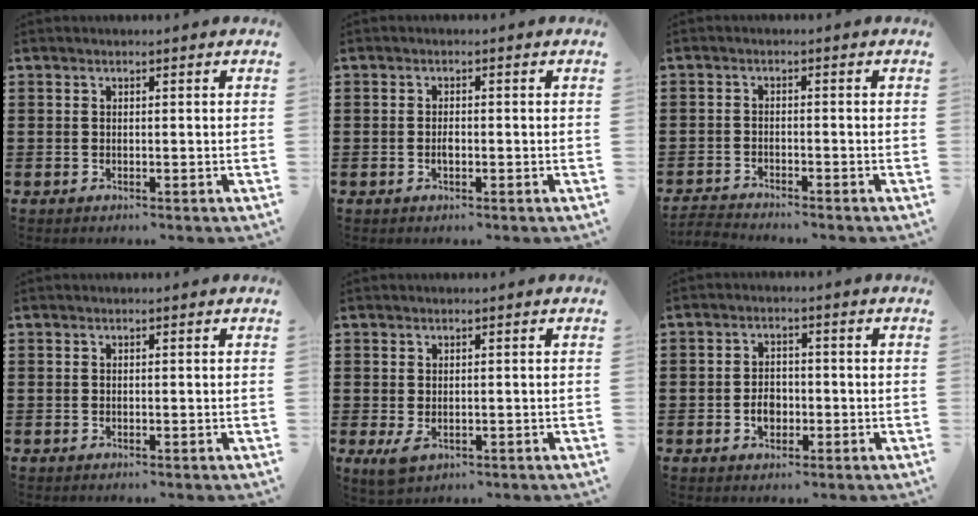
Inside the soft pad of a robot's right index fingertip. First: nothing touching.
{"total": 1.3, "force": [-0.4, 0.6, 1.1], "torque": [-0.022, -0.002, -0.006]}
{"total": 2.1, "force": [-2.1, 0.0, -0.2], "torque": [-0.001, 0.003, -0.046]}
{"total": 0.0}
{"total": 1.9, "force": [-0.6, 0.9, 1.6], "torque": [-0.043, -0.009, -0.013]}
{"total": 3.3, "force": [-1.0, 2.5, 2.0], "torque": [-0.033, 0.001, -0.022]}